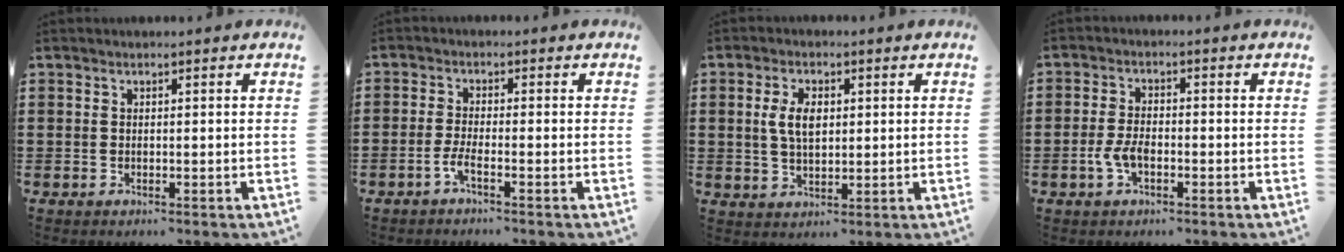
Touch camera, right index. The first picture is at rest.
{"total": 2.6, "force": [-1.8, 0.0, 1.9], "torque": [-0.048, -0.007, -0.038]}
{"total": 4.9, "force": [1.1, 2.5, 4.1], "torque": [-0.085, 0.005, 0.014]}
{"total": 3.7, "force": [-1.3, 1.9, 3.0], "torque": [-0.069, -0.002, -0.025]}